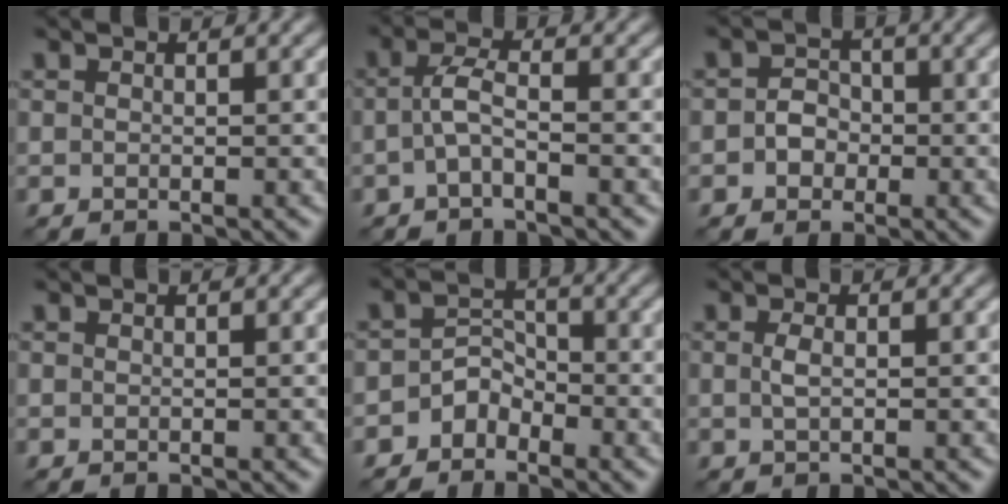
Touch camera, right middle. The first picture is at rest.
{"total": 2.2, "force": [-0.6, 0.6, 2.1], "torque": [-0.047, 0.006, -0.018]}
{"total": 2.1, "force": [-0.5, 1.8, 1.0], "torque": [-0.012, 0.002, -0.014]}
{"total": 0.0}
{"total": 2.4, "force": [-1.6, 1.6, 0.8], "torque": [-0.009, 0.012, -0.033]}
{"total": 1.1, "force": [0.0, 0.4, 1.0], "torque": [-0.025, 0.001, 0.000]}